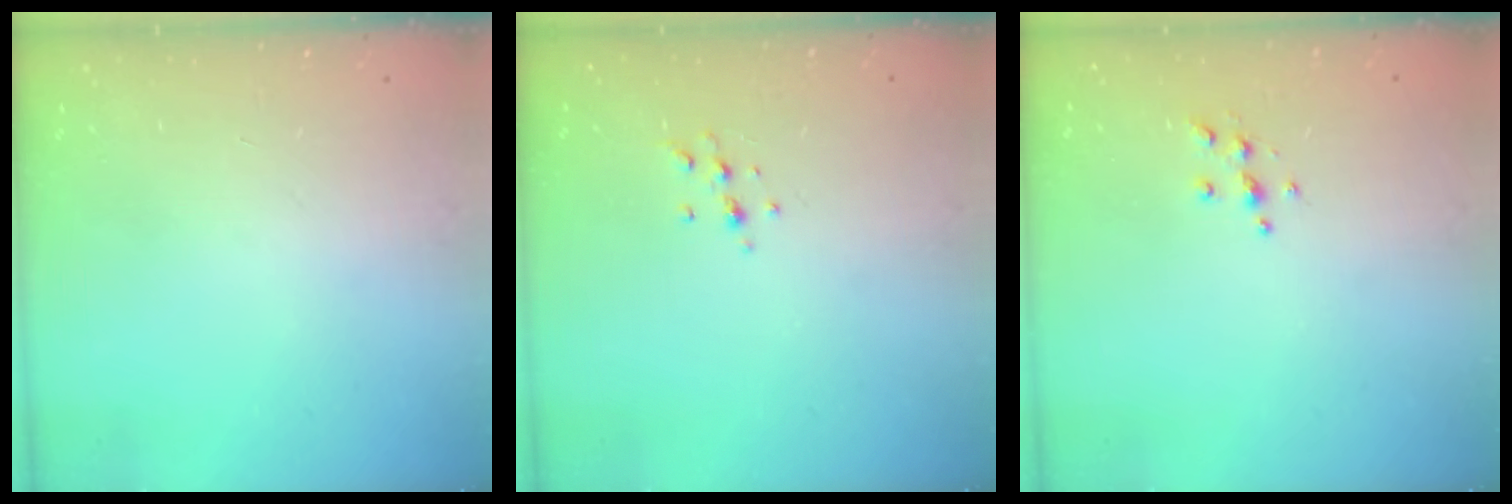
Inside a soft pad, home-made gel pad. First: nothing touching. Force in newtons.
{"total": 5.3, "press": 5.1, "slide": 1.5}
{"total": 4.4, "press": 4.4, "slide": 0.4}